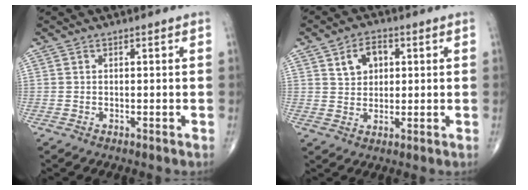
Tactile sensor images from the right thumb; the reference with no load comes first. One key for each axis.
{"total": 5.9, "fx": 2.1, "fy": 4.2, "fz": 3.7, "tx": -0.039, "ty": -0.001, "tz": 0.034}